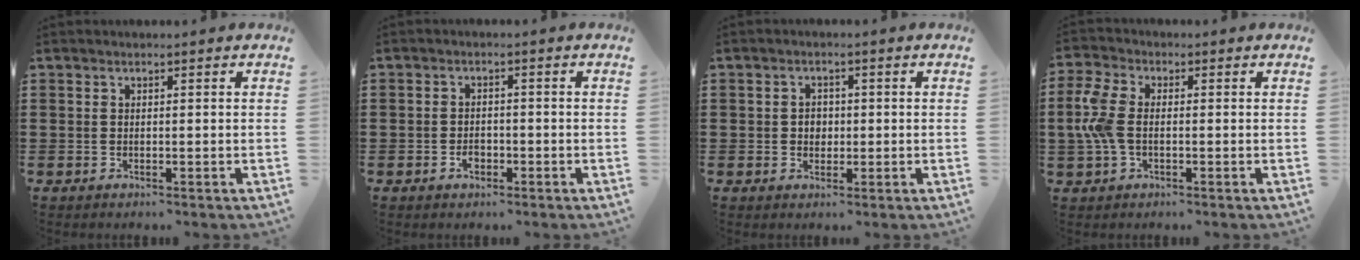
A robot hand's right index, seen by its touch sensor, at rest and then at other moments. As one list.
[{"total": 2.0, "force": [-0.9, 1.3, 1.2], "torque": [-0.025, 0.001, -0.018]}, {"total": 2.0, "force": [-0.1, 1.8, 1.0], "torque": [-0.023, 0.008, -0.004]}, {"total": 6.7, "force": [-0.1, 3.9, 5.5], "torque": [-0.146, -0.002, -0.012]}]